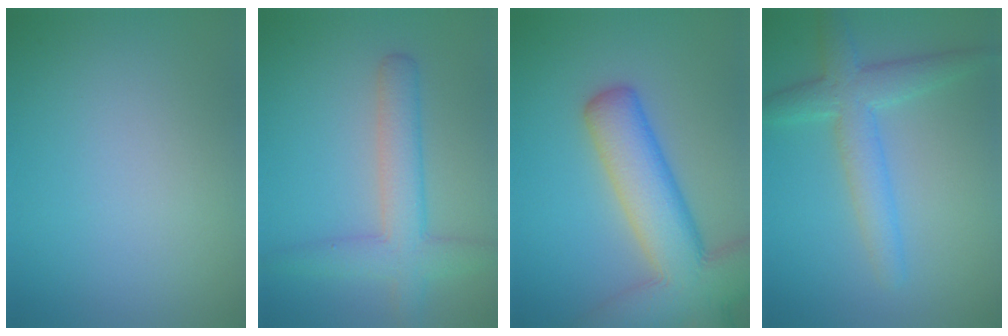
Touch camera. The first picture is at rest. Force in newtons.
{"total": 4.5, "press": 4.5, "slide": 0.2}
{"total": 10.5, "press": 10.5, "slide": 0.7}
{"total": 4.3, "press": 4.3, "slide": 0.1}